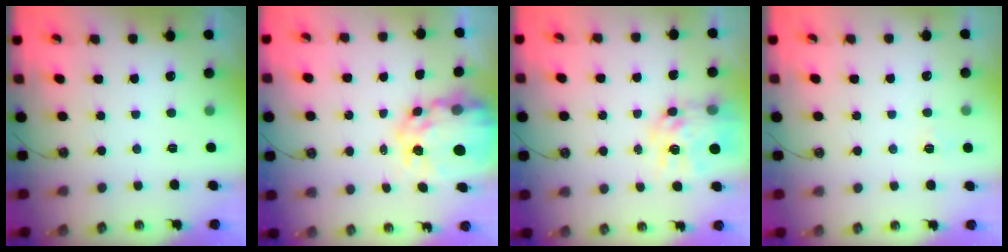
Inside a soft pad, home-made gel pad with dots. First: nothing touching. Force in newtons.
{"total": 12.7, "press": 12.7, "slide": 1.2}
{"total": 11.9, "press": 11.8, "slide": 1.0}
{"total": 2.8, "press": 2.8, "slide": 0.3}